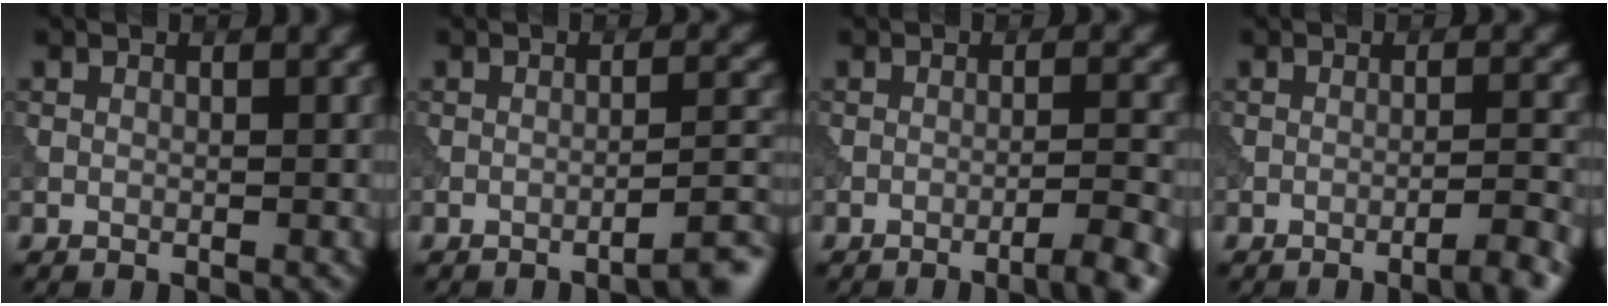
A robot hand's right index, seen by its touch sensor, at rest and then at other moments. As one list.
[{"total": 3.2, "force": [-2.2, 0.5, 2.2], "torque": [-0.018, 0.015, -0.042]}, {"total": 3.9, "force": [-2.3, 0.6, 3.1], "torque": [-0.040, 0.010, -0.045]}, {"total": 3.6, "force": [-2.3, 0.5, 2.7], "torque": [-0.030, 0.013, -0.046]}]